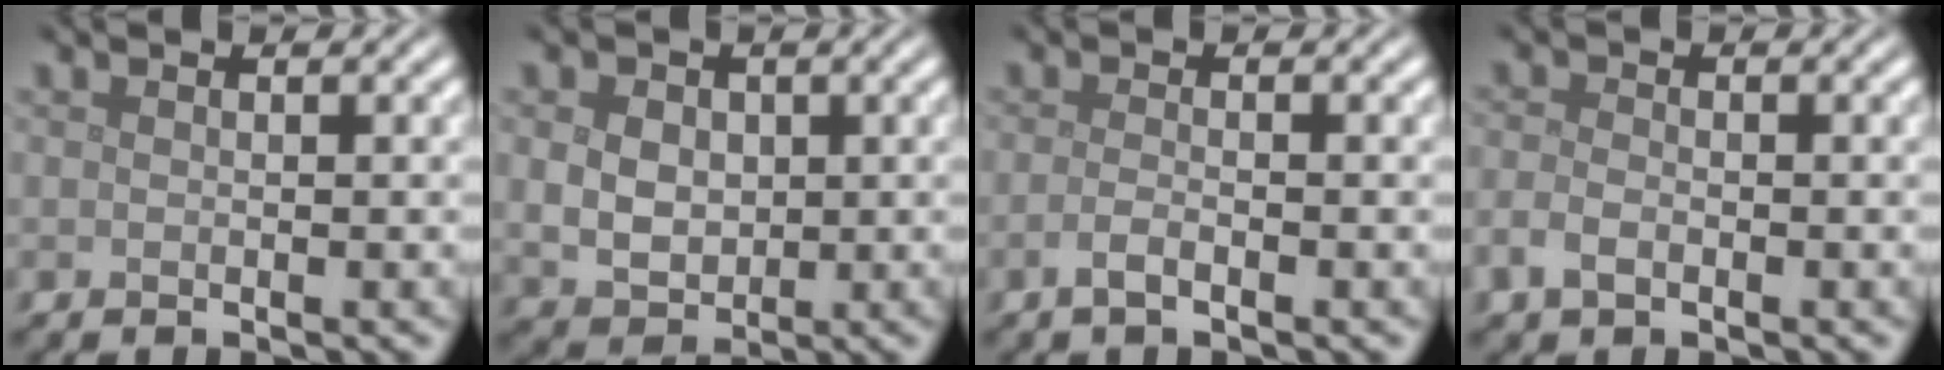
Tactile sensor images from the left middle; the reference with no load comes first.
{"total": 4.2, "force": [0.6, 3.4, 2.4], "torque": [-0.048, 0.007, 0.004]}
{"total": 1.5, "force": [-0.7, 0.5, 1.3], "torque": [-0.022, 0.001, -0.019]}
{"total": 1.8, "force": [-0.9, 1.1, 1.2], "torque": [-0.026, 0.000, -0.021]}